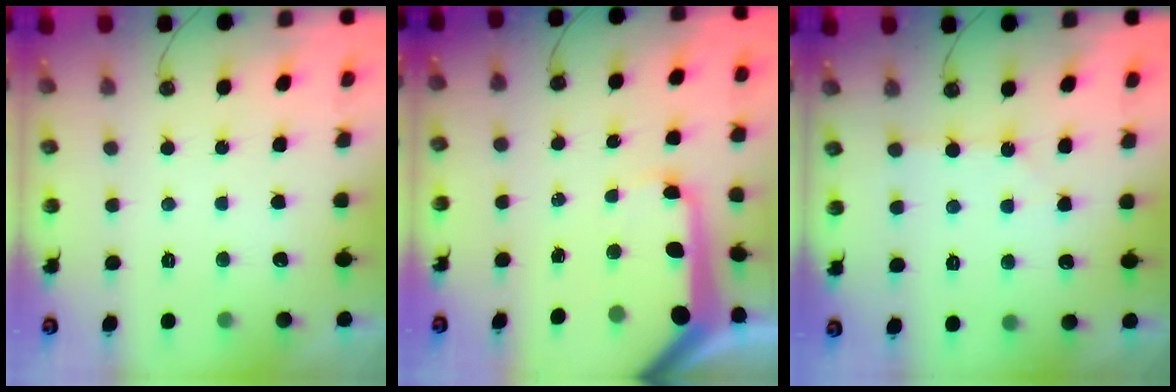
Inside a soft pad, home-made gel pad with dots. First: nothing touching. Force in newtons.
{"total": 16.5, "press": 16.4, "slide": 1.9}
{"total": 3.8, "press": 3.8, "slide": 0.6}